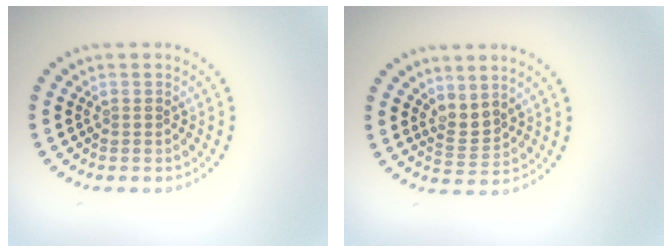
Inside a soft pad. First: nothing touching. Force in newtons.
{"total": 2.0, "press": 1.4, "slide": 1.4}